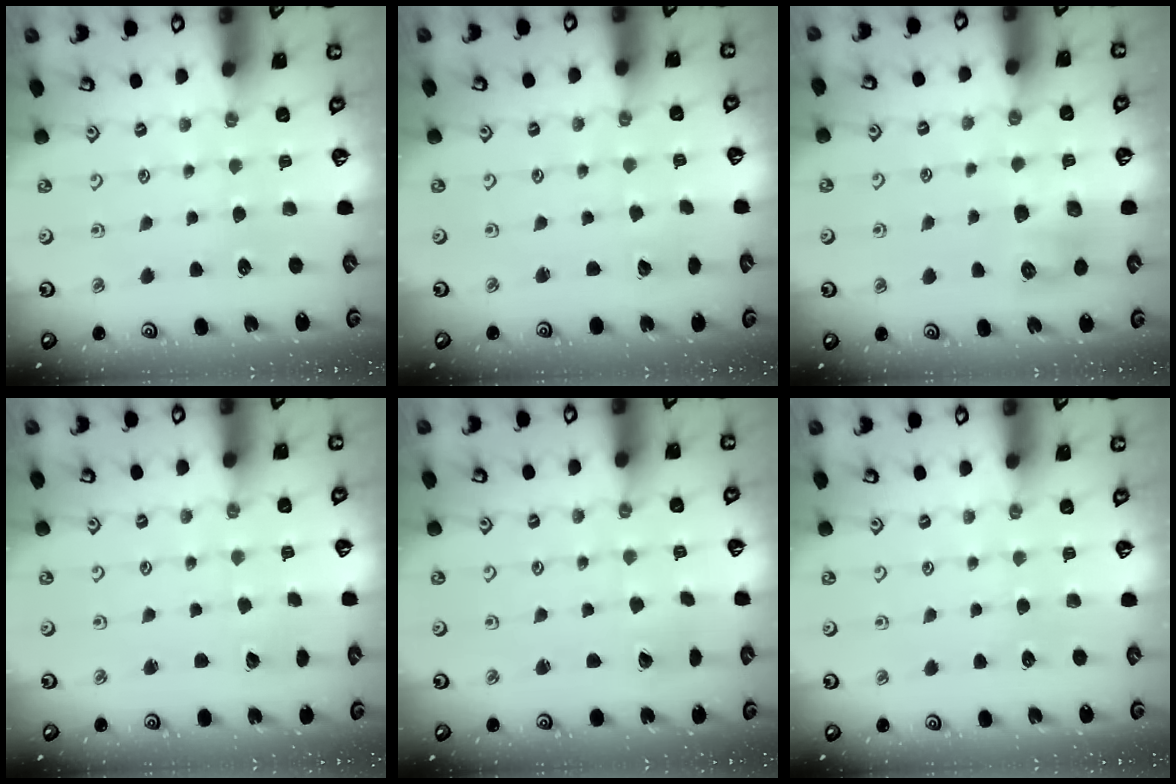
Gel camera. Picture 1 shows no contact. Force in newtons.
{"total": 1.6, "press": 1.6, "slide": 0.0}
{"total": 8.1, "press": 8.1, "slide": 0.4}
{"total": 1.8, "press": 1.8, "slide": 0.2}
{"total": 1.1, "press": 1.1, "slide": 0.1}
{"total": 0.0}